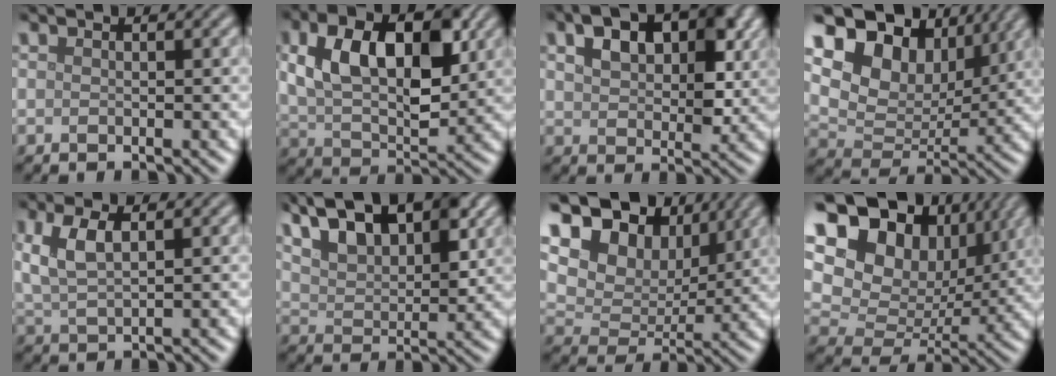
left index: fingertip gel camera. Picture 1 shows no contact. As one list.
[{"total": 9.5, "force": [2.5, 5.3, 7.5], "torque": [-0.127, 0.004, 0.043]}, {"total": 7.7, "force": [2.9, 4.5, 5.5], "torque": [-0.094, 0.003, 0.048]}, {"total": 11.8, "force": [6.6, 7.4, 6.4], "torque": [-0.126, 0.016, 0.109]}, {"total": 4.0, "force": [1.5, 1.8, 3.3], "torque": [-0.078, 0.005, 0.029]}, {"total": 10.4, "force": [5.8, 5.2, 6.9], "torque": [-0.123, 0.028, 0.083]}, {"total": 12.5, "force": [7.0, 7.9, 6.8], "torque": [-0.137, 0.027, 0.097]}, {"total": 13.2, "force": [6.0, 9.4, 7.1], "torque": [-0.156, 0.022, 0.104]}]